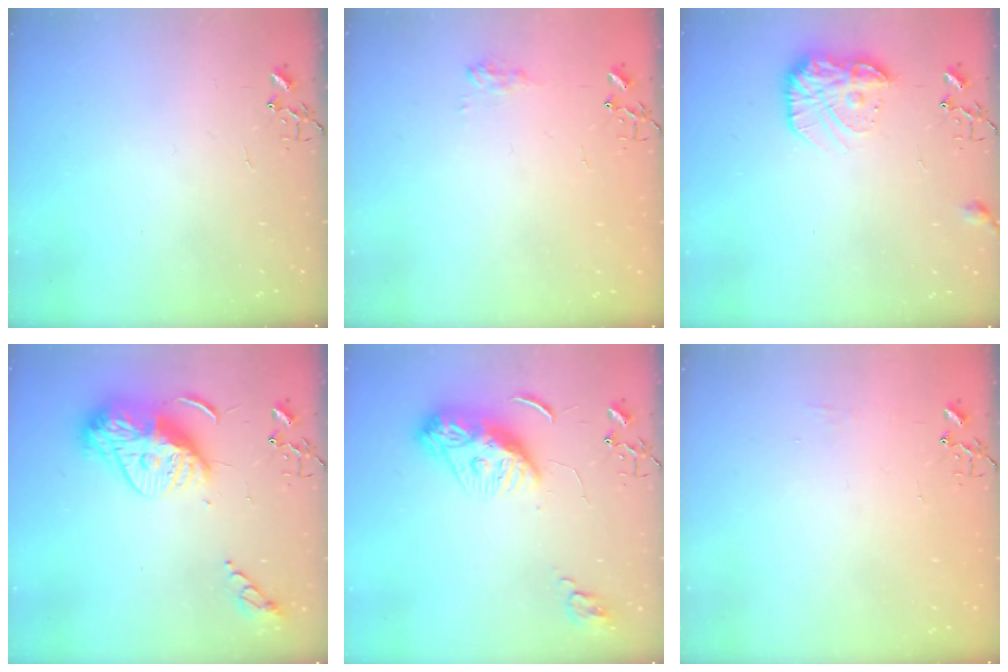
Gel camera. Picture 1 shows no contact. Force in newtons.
{"total": 7.8, "press": 7.8, "slide": 0.7}
{"total": 14.1, "press": 14.1, "slide": 0.8}
{"total": 16.7, "press": 16.7, "slide": 0.8}
{"total": 11.9, "press": 11.9, "slide": 0.9}
{"total": 4.6, "press": 4.6, "slide": 0.7}